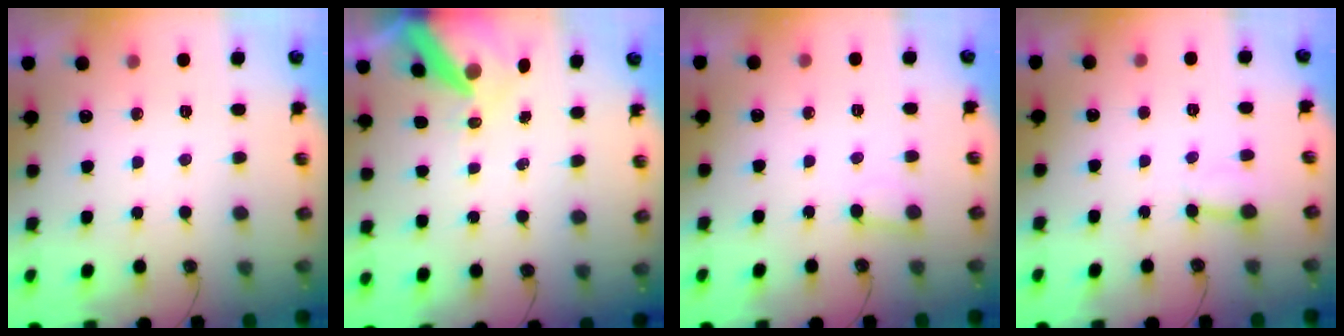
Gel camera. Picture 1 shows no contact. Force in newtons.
{"total": 11.1, "press": 11.0, "slide": 1.3}
{"total": 3.9, "press": 3.9, "slide": 0.4}
{"total": 2.7, "press": 2.6, "slide": 0.6}